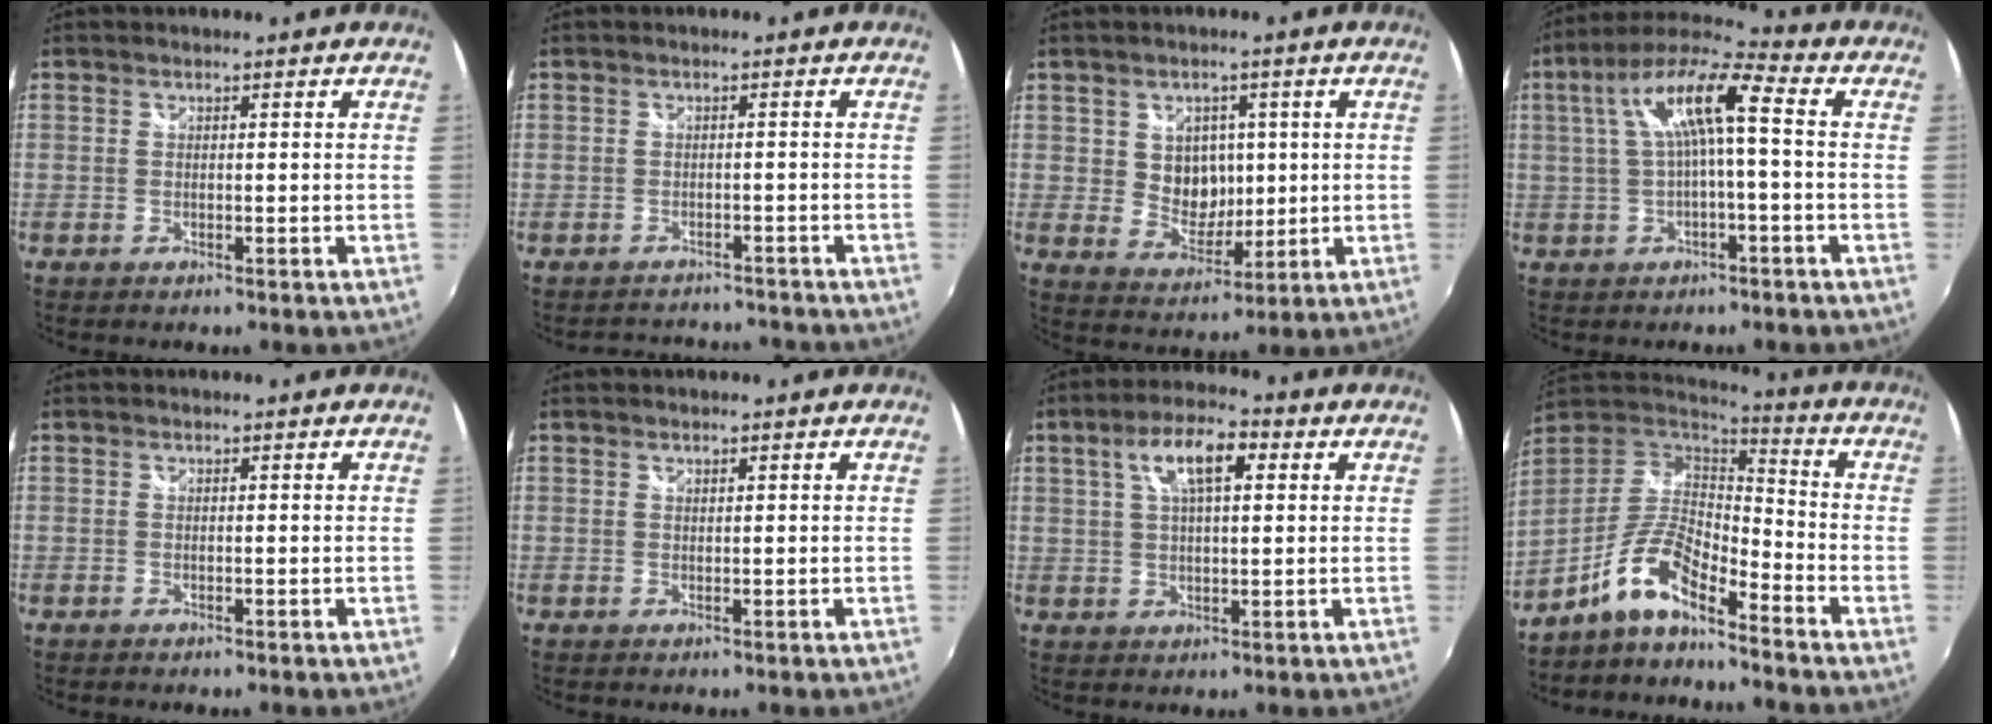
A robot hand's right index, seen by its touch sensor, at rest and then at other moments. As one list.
[{"total": 5.8, "force": [-5.2, 2.5, 1.0], "torque": [-0.019, 0.011, -0.069]}, {"total": 7.2, "force": [1.3, 6.3, 3.3], "torque": [-0.056, 0.003, 0.033]}, {"total": 11.7, "force": [1.1, 2.4, 11.4], "torque": [-0.221, 0.027, 0.020]}, {"total": 0.0}, {"total": 0.5, "force": [0.5, 0.2, 0.2], "torque": [-0.003, 0.000, 0.008]}, {"total": 9.0, "force": [3.3, 3.4, 7.7], "torque": [-0.139, 0.020, 0.056]}, {"total": 10.8, "force": [-7.7, 2.8, 7.1], "torque": [-0.157, 0.013, -0.153]}]